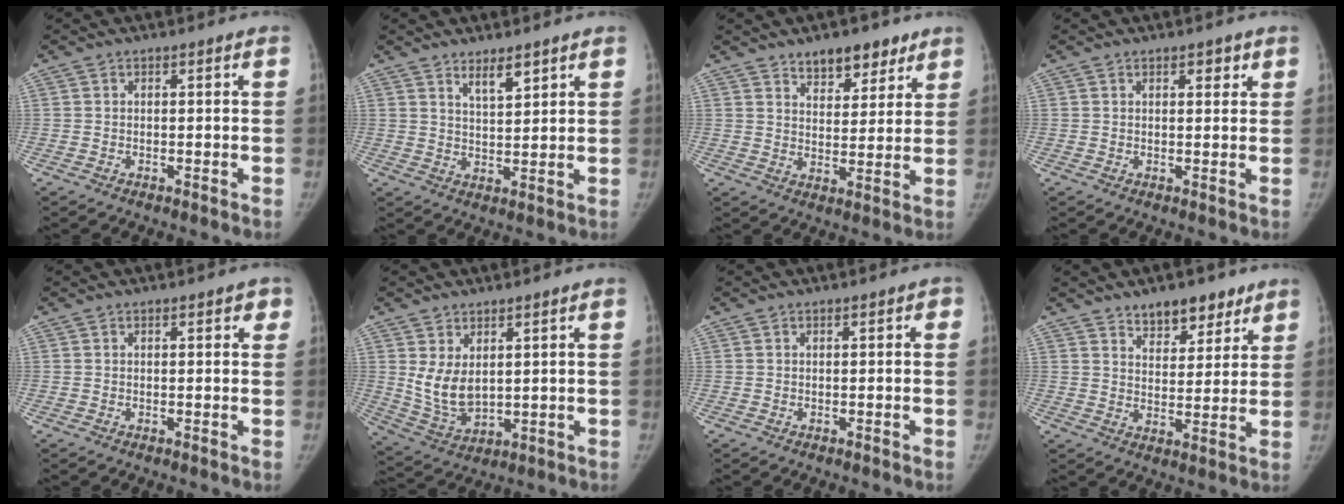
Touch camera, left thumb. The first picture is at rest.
{"total": 4.4, "force": [3.1, 1.3, 2.7], "torque": [-0.036, -0.028, 0.056]}
{"total": 8.5, "force": [6.0, 4.3, 4.2], "torque": [-0.025, -0.036, 0.093]}
{"total": 2.1, "force": [1.3, 1.0, 1.3], "torque": [-0.005, -0.006, 0.017]}
{"total": 1.9, "force": [1.0, 0.9, 1.4], "torque": [-0.001, 0.000, 0.008]}
{"total": 7.7, "force": [2.2, 4.5, 5.8], "torque": [-0.100, -0.023, 0.062]}
{"total": 0.8, "force": [0.3, 0.4, 0.6], "torque": [-0.003, 0.002, 0.001]}
{"total": 8.7, "force": [6.3, 4.4, 4.1], "torque": [-0.023, -0.039, 0.098]}